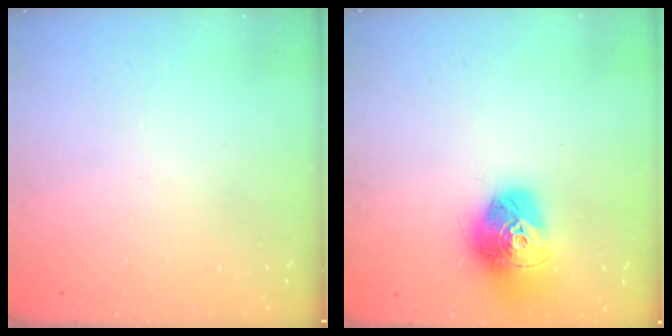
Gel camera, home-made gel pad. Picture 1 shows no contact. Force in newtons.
{"total": 17.0, "press": 16.9, "slide": 1.5}